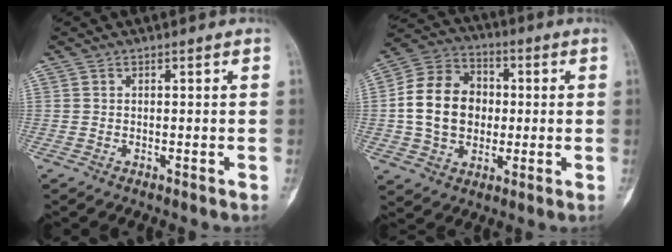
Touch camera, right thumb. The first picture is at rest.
{"total": 14.7, "force": [-0.1, 11.6, 9.0], "torque": [-0.137, 0.025, -0.005]}